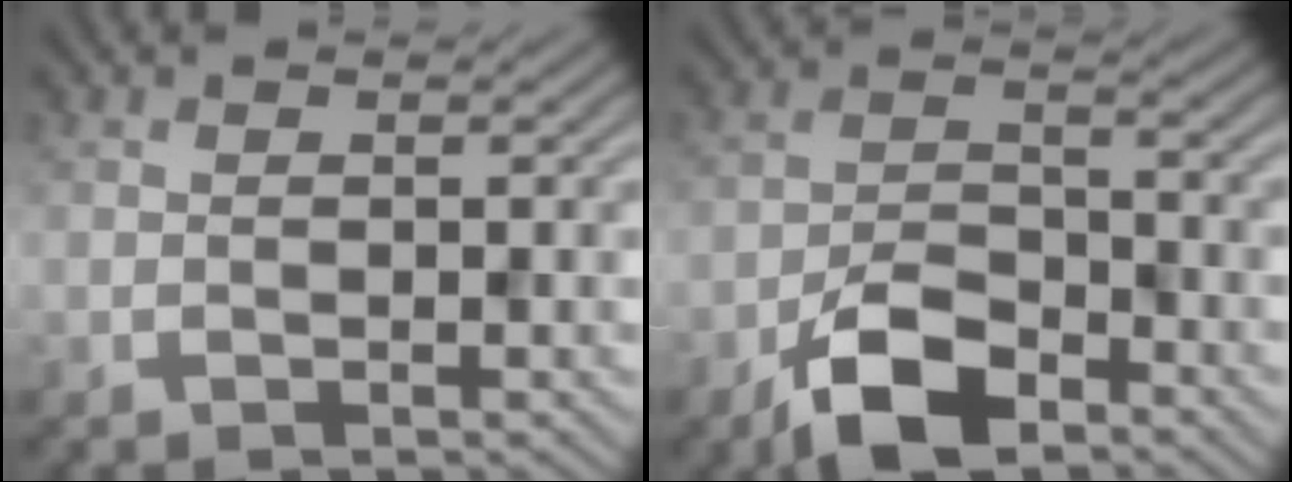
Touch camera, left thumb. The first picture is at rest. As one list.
[{"total": 7.7, "force": [-5.0, 3.5, 4.8], "torque": [-0.086, 0.002, -0.106]}]